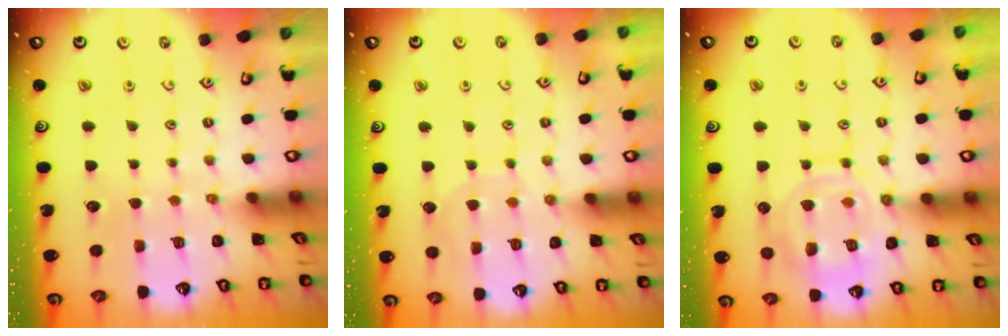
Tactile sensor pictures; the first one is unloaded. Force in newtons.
{"total": 6.5, "press": 6.5, "slide": 0.5}
{"total": 13.7, "press": 13.7, "slide": 1.2}